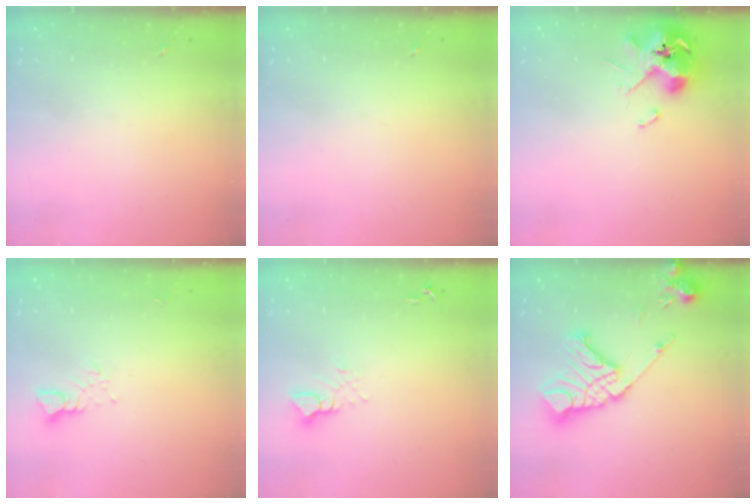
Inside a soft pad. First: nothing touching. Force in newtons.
{"total": 0.0}
{"total": 10.5, "press": 10.4, "slide": 1.6}
{"total": 3.8, "press": 3.8, "slide": 0.3}
{"total": 5.3, "press": 5.3, "slide": 0.3}
{"total": 18.0, "press": 17.9, "slide": 2.5}